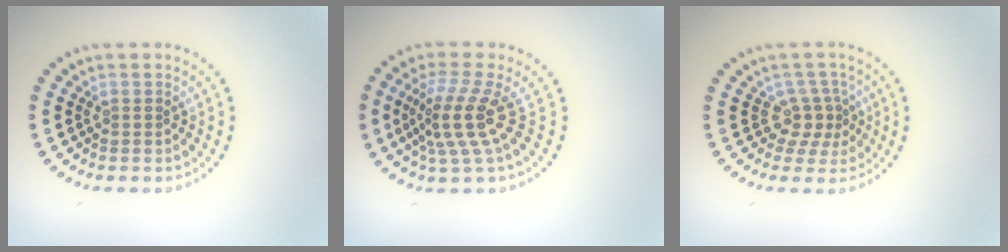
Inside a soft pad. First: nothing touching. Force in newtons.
{"total": 4.2, "press": 2.9, "slide": 3.1}
{"total": 2.4, "press": 1.7, "slide": 1.8}